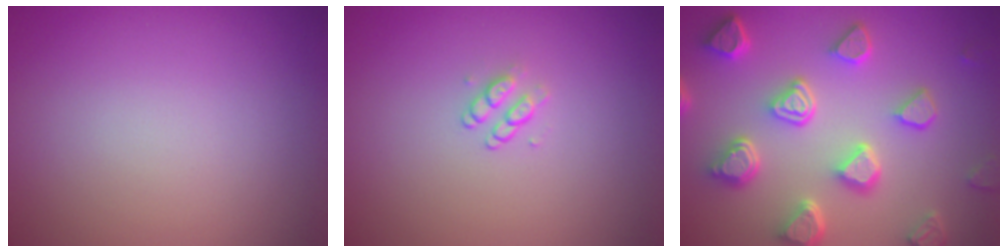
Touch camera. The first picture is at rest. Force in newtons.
{"total": 1.1, "press": 0.8, "slide": 0.7}
{"total": 6.6, "press": 5.3, "slide": 4.0}